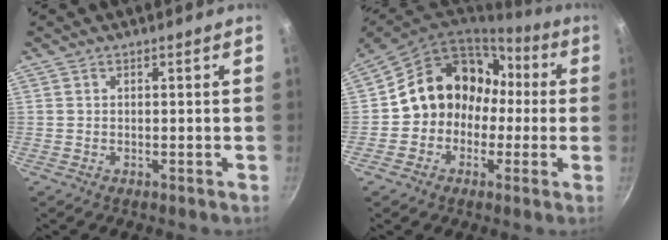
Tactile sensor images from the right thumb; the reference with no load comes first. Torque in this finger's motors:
{"motor_torque": [-0.50, 1.12, 0.89, -0.87, 0.23]}